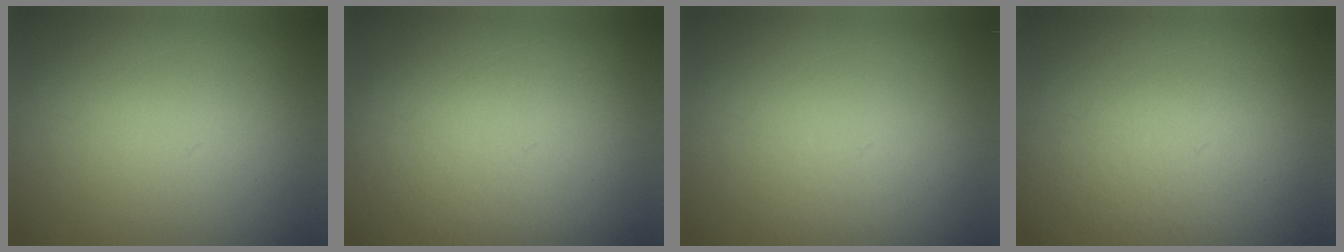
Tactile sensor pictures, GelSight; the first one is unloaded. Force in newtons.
{"total": 3.8}
{"total": 1.5}
{"total": 4.8}